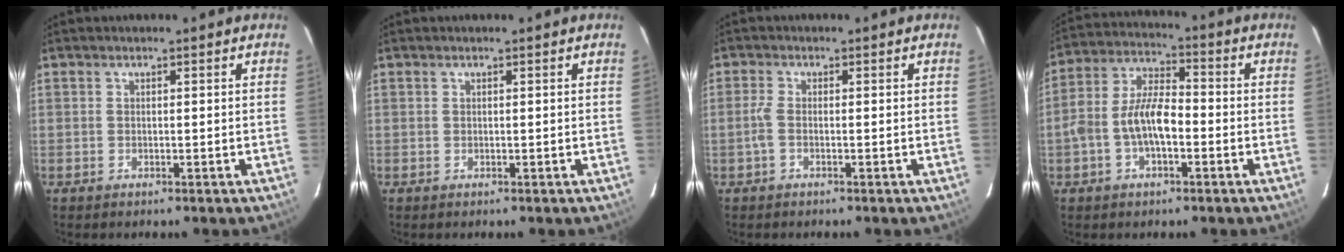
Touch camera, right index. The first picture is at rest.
{"total": 0.0}
{"total": 1.9, "force": [-0.6, 0.5, 1.7], "torque": [-0.041, 0.002, -0.014]}
{"total": 9.2, "force": [-2.4, 4.3, 7.7], "torque": [-0.162, 0.019, -0.046]}